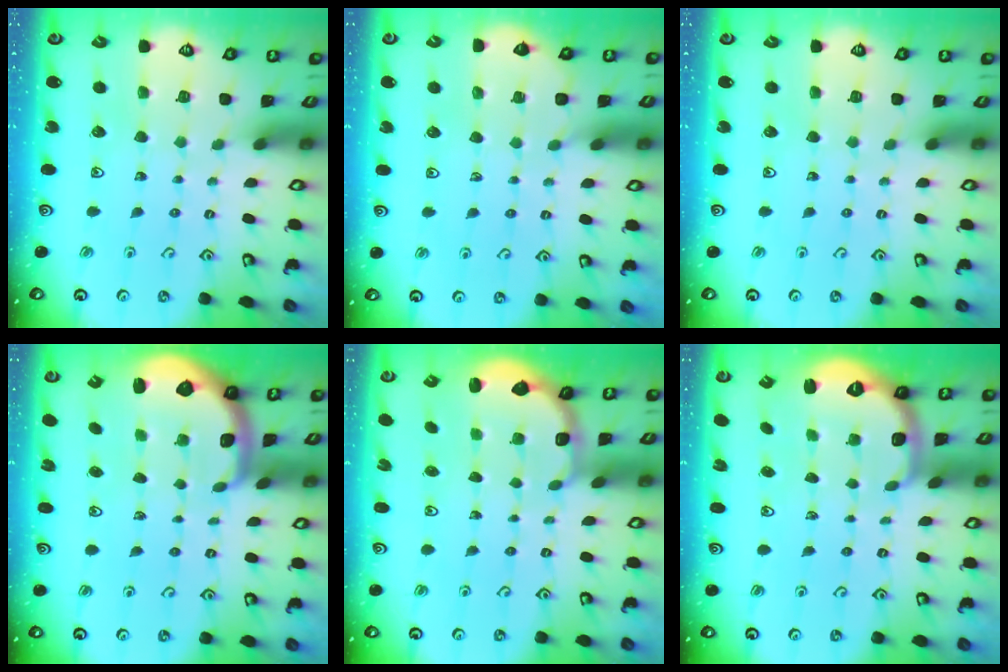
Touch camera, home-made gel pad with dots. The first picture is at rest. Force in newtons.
{"total": 2.3, "press": 2.2, "slide": 0.4}
{"total": 0.0}
{"total": 1.7, "press": 1.6, "slide": 0.4}
{"total": 2.7, "press": 2.0, "slide": 1.8}
{"total": 2.6, "press": 1.4, "slide": 2.2}